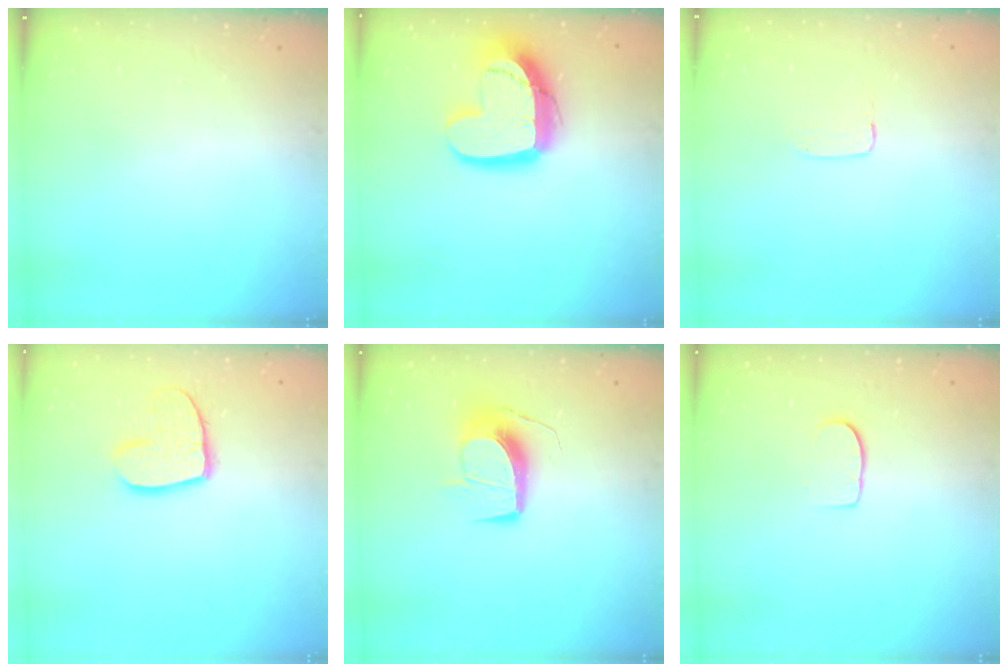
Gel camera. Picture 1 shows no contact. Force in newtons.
{"total": 16.2, "press": 16.1, "slide": 1.3}
{"total": 2.0, "press": 2.0, "slide": 0.2}
{"total": 11.9, "press": 11.9, "slide": 0.9}
{"total": 11.3, "press": 11.3, "slide": 0.7}
{"total": 6.6, "press": 6.6, "slide": 0.7}